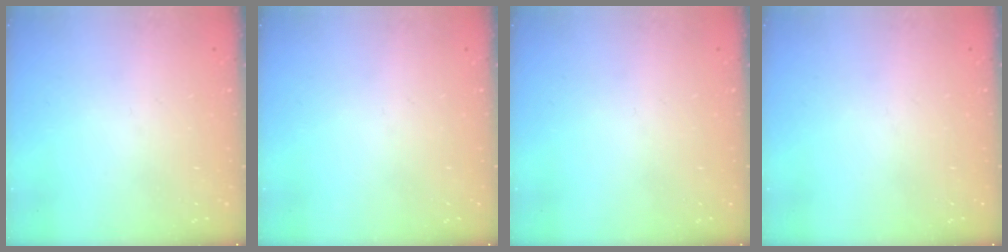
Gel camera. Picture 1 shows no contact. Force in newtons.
{"total": 0.0}
{"total": 0.0}
{"total": 0.0}